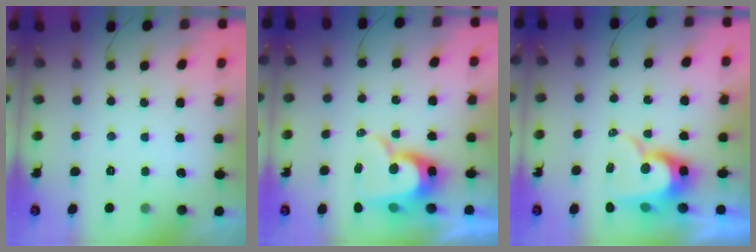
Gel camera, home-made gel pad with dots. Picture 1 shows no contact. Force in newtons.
{"total": 11.9, "press": 11.8, "slide": 0.8}
{"total": 11.2, "press": 11.1, "slide": 1.1}